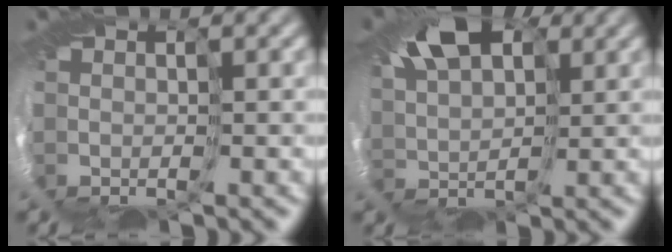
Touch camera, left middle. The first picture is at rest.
{"total": 6.4, "force": [3.4, 3.6, 4.0], "torque": [-0.086, 0.022, 0.047]}